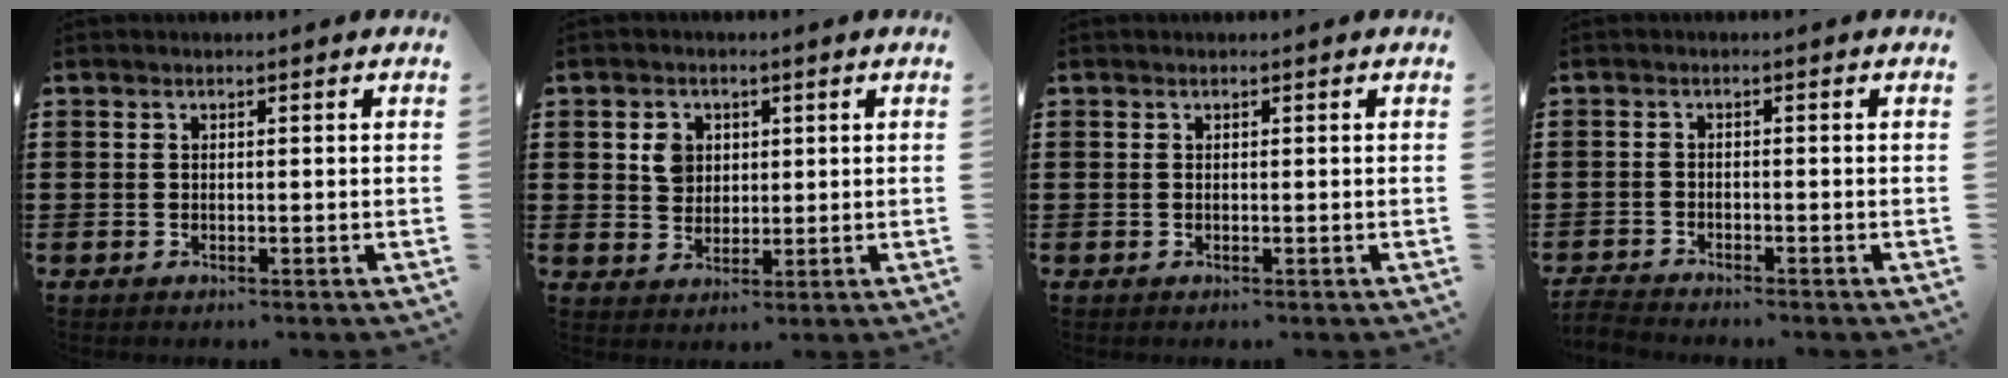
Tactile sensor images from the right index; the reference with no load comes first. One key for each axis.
{"total": 4.0, "fx": 1.1, "fy": 3.4, "fz": 1.8, "tx": -0.040, "ty": 0.010, "tz": 0.017}
{"total": 0.0}
{"total": 1.8, "fx": -1.8, "fy": 0.0, "fz": -0.1, "tx": -0.003, "ty": 0.001, "tz": -0.040}